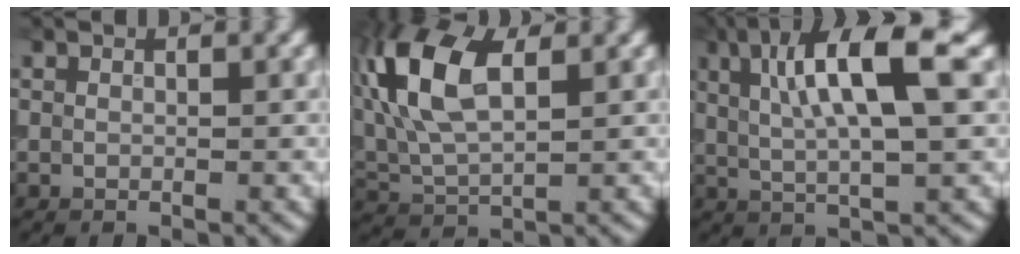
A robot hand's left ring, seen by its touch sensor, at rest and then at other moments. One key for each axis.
{"total": 10.2, "fx": 2.8, "fy": 5.2, "fz": 8.3, "tx": -0.195, "ty": 0.021, "tz": 0.044}
{"total": 9.5, "fx": 2.7, "fy": 2.2, "fz": 8.9, "tx": -0.145, "ty": 0.009, "tz": 0.043}